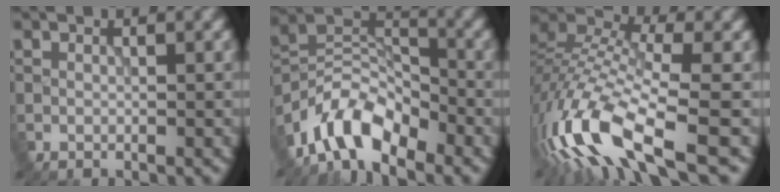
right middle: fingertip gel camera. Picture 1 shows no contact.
{"total": 7.2, "force": [-5.6, 3.0, 3.5], "torque": [-0.052, 0.008, -0.117]}
{"total": 12.6, "force": [-6.8, 4.0, 9.9], "torque": [-0.205, 0.008, -0.133]}